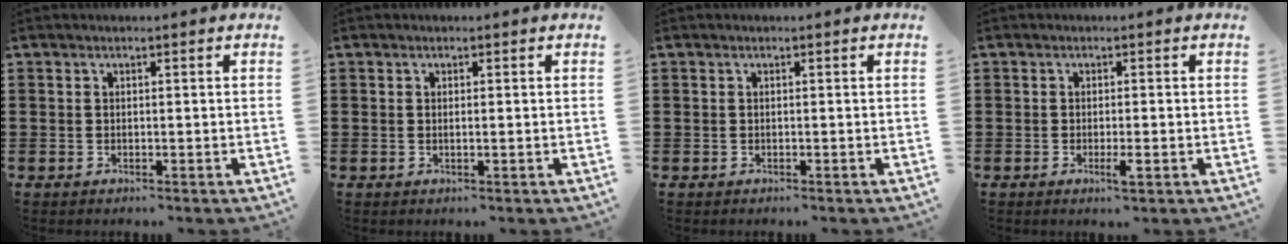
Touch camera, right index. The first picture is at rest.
{"total": 0.5, "force": [0.1, 0.0, 0.5], "torque": [-0.009, -0.002, 0.001]}
{"total": 0.0}
{"total": 2.2, "force": [-0.9, 0.2, 1.9], "torque": [-0.040, -0.006, -0.018]}